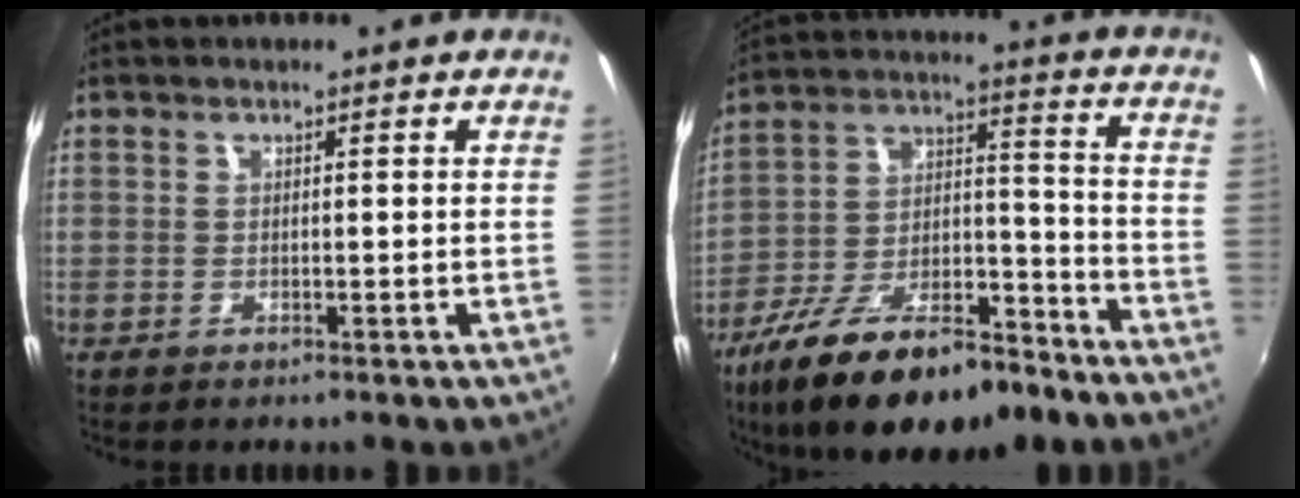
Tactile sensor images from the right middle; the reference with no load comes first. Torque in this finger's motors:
{"motor_torque": [1.11, -1.02, 0.87, 0.21]}